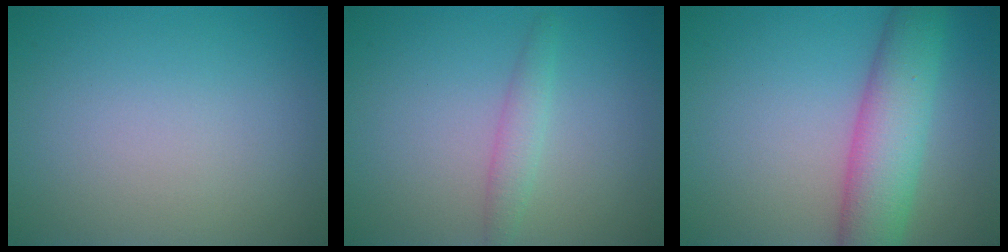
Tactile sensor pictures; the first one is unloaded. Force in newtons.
{"total": 1.7, "press": 1.7, "slide": 0.0}
{"total": 6.9, "press": 6.9, "slide": 0.1}